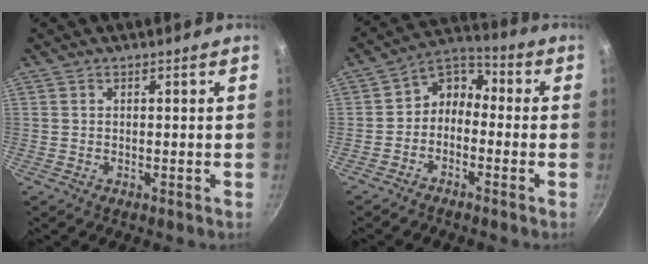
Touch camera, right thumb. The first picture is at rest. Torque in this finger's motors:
{"motor_torque": [-0.22, -0.40, -0.12, -0.05, 0.02]}